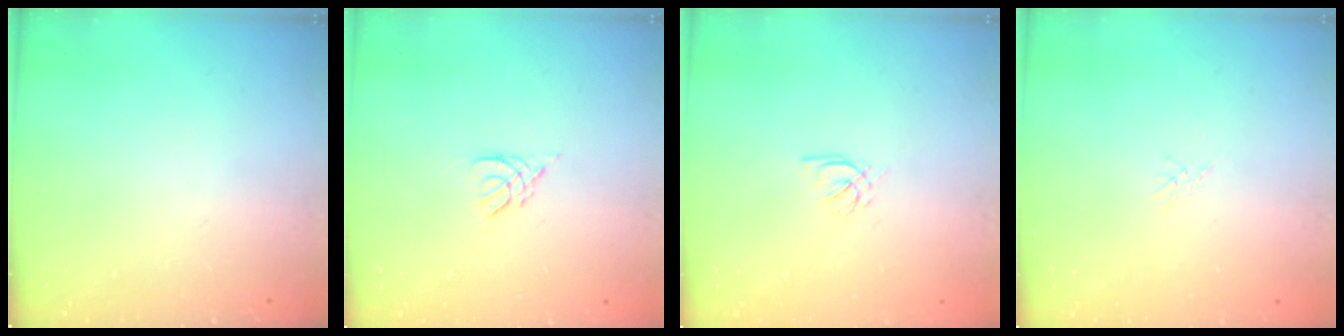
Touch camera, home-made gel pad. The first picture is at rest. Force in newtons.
{"total": 2.7, "press": 2.7, "slide": 0.5}
{"total": 2.1, "press": 2.0, "slide": 0.5}
{"total": 0.0}